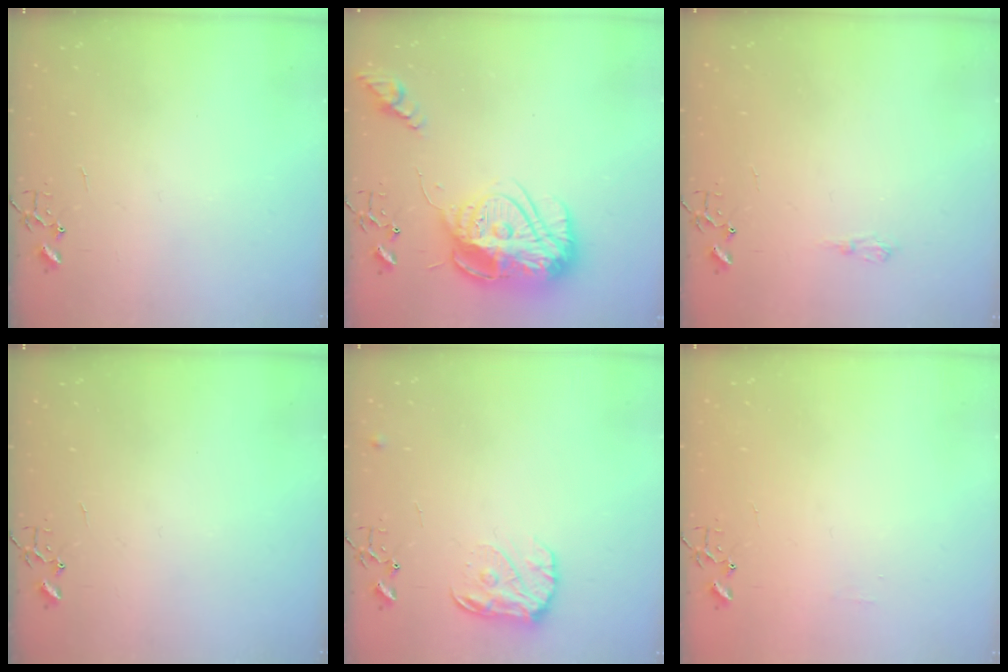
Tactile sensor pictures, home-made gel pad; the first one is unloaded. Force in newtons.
{"total": 24.2, "press": 24.1, "slide": 2.0}
{"total": 5.8, "press": 5.8, "slide": 0.7}
{"total": 0.0}
{"total": 11.5, "press": 11.5, "slide": 0.6}
{"total": 3.9, "press": 3.8, "slide": 0.6}